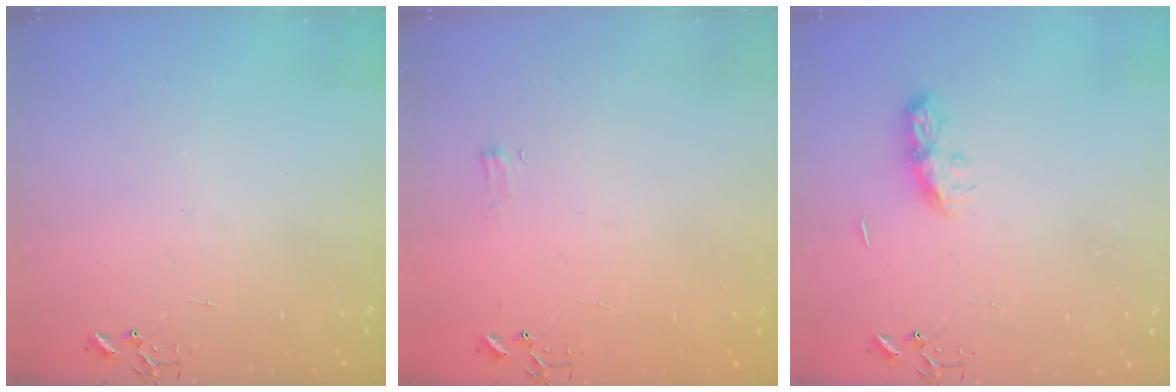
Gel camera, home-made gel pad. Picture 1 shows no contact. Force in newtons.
{"total": 4.4, "press": 4.3, "slide": 0.5}
{"total": 7.8, "press": 7.8, "slide": 0.4}